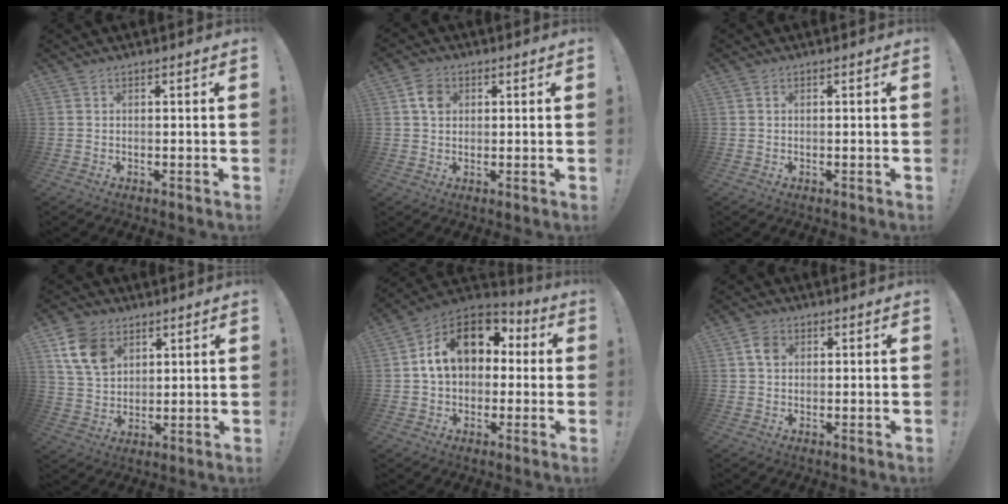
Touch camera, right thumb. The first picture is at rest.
{"total": 5.3, "force": [1.7, 4.2, 2.6], "torque": [-0.041, 0.005, 0.033]}
{"total": 0.5, "force": [0.2, 0.4, 0.3], "torque": [-0.012, 0.005, 0.005]}
{"total": 12.7, "force": [6.3, 9.2, 6.2], "torque": [-0.106, -0.015, 0.127]}
{"total": 16.6, "force": [4.6, 11.6, 10.9], "torque": [-0.165, -0.002, 0.085]}
{"total": 4.2, "force": [1.2, 3.3, 2.3], "torque": [-0.031, 0.003, 0.021]}